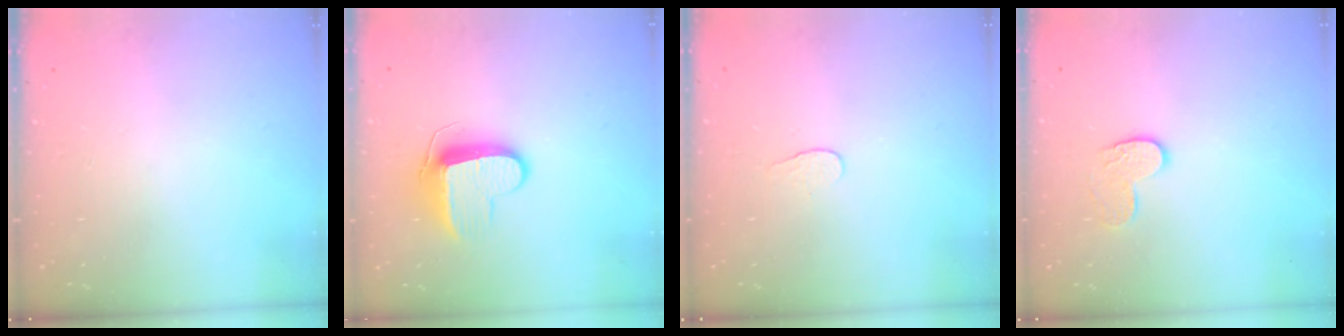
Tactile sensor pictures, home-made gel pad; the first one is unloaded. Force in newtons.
{"total": 9.6, "press": 9.6, "slide": 0.6}
{"total": 3.8, "press": 3.8, "slide": 0.4}
{"total": 8.0, "press": 8.0, "slide": 0.4}